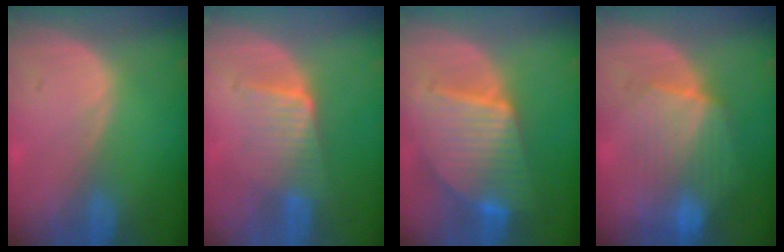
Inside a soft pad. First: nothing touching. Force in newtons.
{"total": 6.1, "press": 5.5, "slide": 2.6}
{"total": 10.0, "press": 10.0, "slide": 0.7}
{"total": 8.2, "press": 8.1, "slide": 1.3}